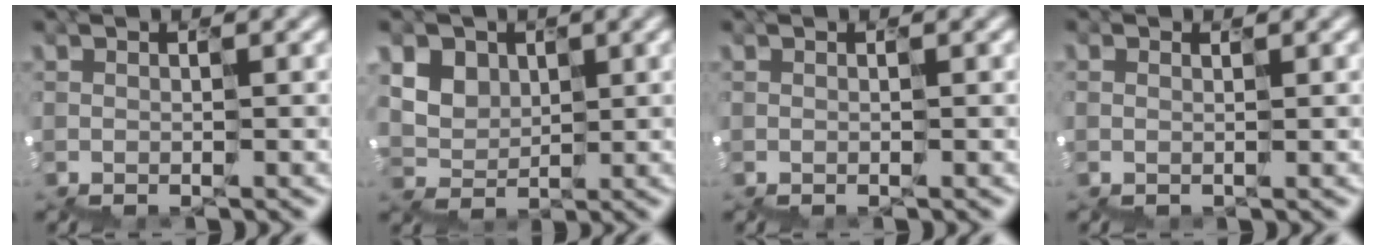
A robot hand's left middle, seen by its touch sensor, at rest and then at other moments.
{"total": 4.0, "force": [2.8, 2.8, -0.9], "torque": [-0.019, 0.014, 0.048]}
{"total": 0.0}
{"total": 0.7, "force": [0.3, 0.0, -0.7], "torque": [0.015, 0.007, 0.000]}